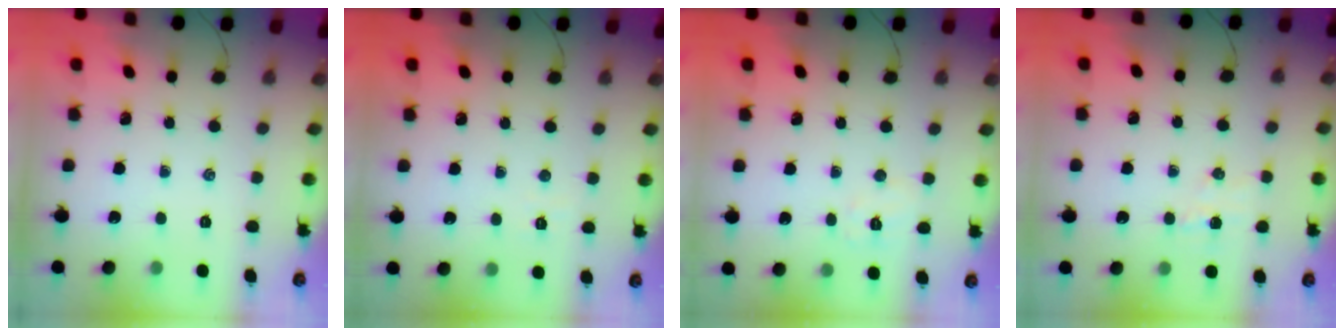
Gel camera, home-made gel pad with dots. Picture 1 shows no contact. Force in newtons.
{"total": 2.5, "press": 2.4, "slide": 0.7}
{"total": 5.4, "press": 5.2, "slide": 1.1}
{"total": 4.3, "press": 4.2, "slide": 1.0}